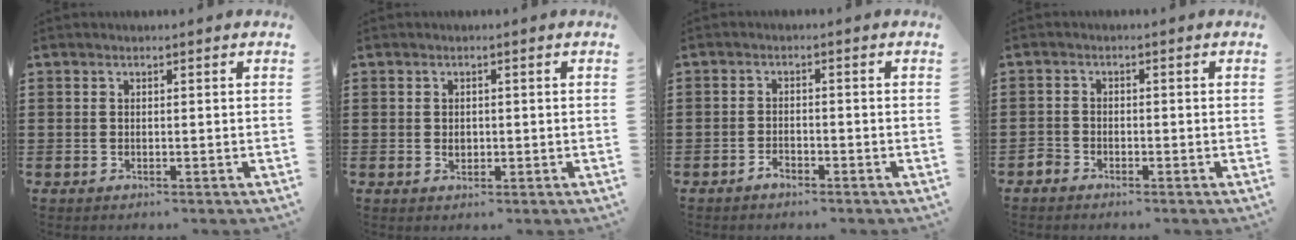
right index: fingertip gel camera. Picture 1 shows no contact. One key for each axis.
{"total": 1.4, "fx": 0.0, "fy": 1.0, "fz": 1.0, "tx": -0.020, "ty": 0.006, "tz": -0.001}
{"total": 1.7, "fx": -1.4, "fy": 0.7, "fz": 0.7, "tx": -0.016, "ty": 0.001, "tz": -0.029}
{"total": 1.8, "fx": -1.7, "fy": 0.8, "fz": 0.0, "tx": -0.006, "ty": 0.003, "tz": -0.036}